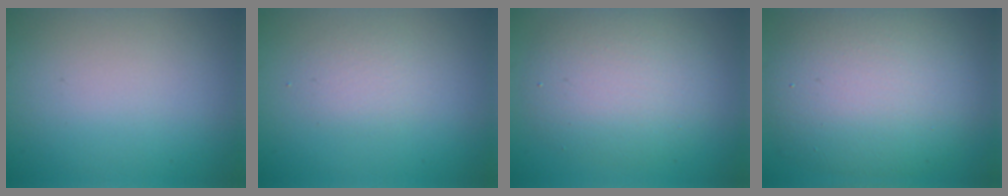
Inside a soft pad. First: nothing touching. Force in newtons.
{"total": 1.5, "press": 1.5, "slide": 0.1}
{"total": 5.5, "press": 5.5, "slide": 0.2}
{"total": 10.2, "press": 10.1, "slide": 0.9}